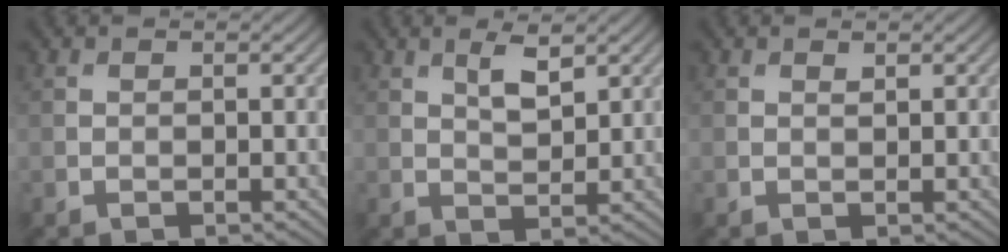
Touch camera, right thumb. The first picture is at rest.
{"total": 3.4, "force": [1.9, 1.1, 2.6], "torque": [-0.055, -0.003, 0.036]}
{"total": 0.6, "force": [0.5, 0.1, 0.3], "torque": [-0.004, -0.003, 0.009]}